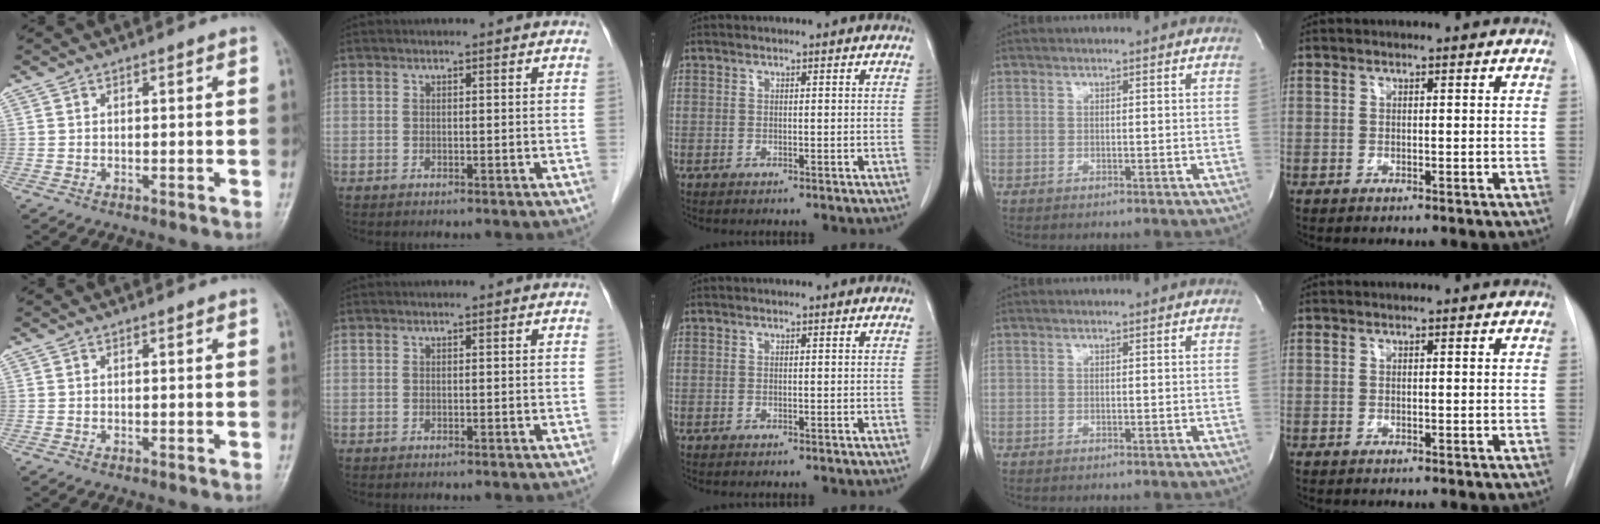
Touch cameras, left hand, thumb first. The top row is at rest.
{}